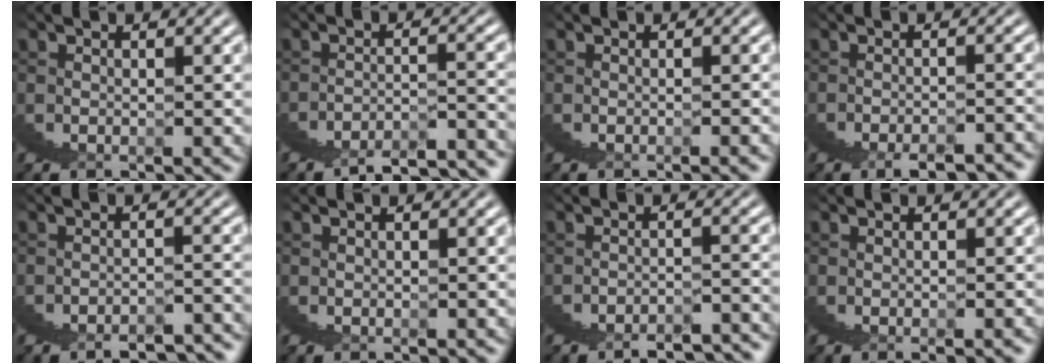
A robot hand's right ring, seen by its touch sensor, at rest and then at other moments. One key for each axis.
{"total": 2.9, "fx": -2.7, "fy": 0.2, "fz": 1.3, "tx": 0.000, "ty": 0.005, "tz": -0.052}
{"total": 1.5, "fx": 0.4, "fy": -1.2, "fz": -0.7, "tx": 0.017, "ty": 0.010, "tz": 0.003}
{"total": 1.6, "fx": -1.1, "fy": -1.2, "fz": -0.1, "tx": 0.021, "ty": 0.010, "tz": -0.024}
{"total": 2.5, "fx": -2.4, "fy": 0.0, "fz": -0.2, "tx": 0.032, "ty": 0.006, "tz": -0.046}
{"total": 0.0}
{"total": 2.4, "fx": -2.4, "fy": -0.2, "fz": -0.2, "tx": 0.032, "ty": 0.009, "tz": -0.047}
{"total": 1.5, "fx": 0.6, "fy": -1.3, "fz": -0.4, "tx": 0.016, "ty": 0.012, "tz": 0.006}